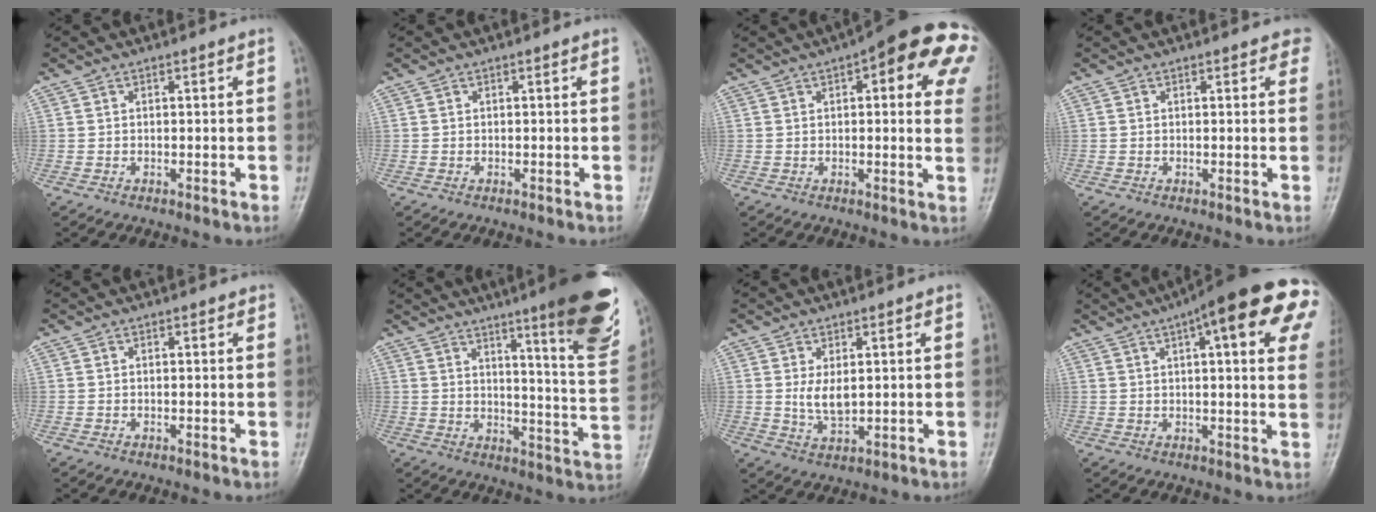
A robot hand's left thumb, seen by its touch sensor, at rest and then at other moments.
{"total": 0.0}
{"total": 18.6, "force": [7.0, 6.2, 16.1], "torque": [-0.178, 0.004, 0.075]}
{"total": 3.4, "force": [2.4, 1.7, 1.6], "torque": [0.013, -0.004, 0.017]}
{"total": 0.7, "force": [0.5, 0.4, 0.2], "torque": [0.001, -0.002, 0.002]}
{"total": 20.0, "force": [12.4, 2.3, 15.6], "torque": [-0.179, -0.070, 0.166]}
{"total": 4.2, "force": [1.0, 2.1, 3.5], "torque": [-0.059, -0.015, 0.026]}
{"total": 22.2, "force": [9.4, 5.7, 19.3], "torque": [-0.235, 0.017, 0.114]}